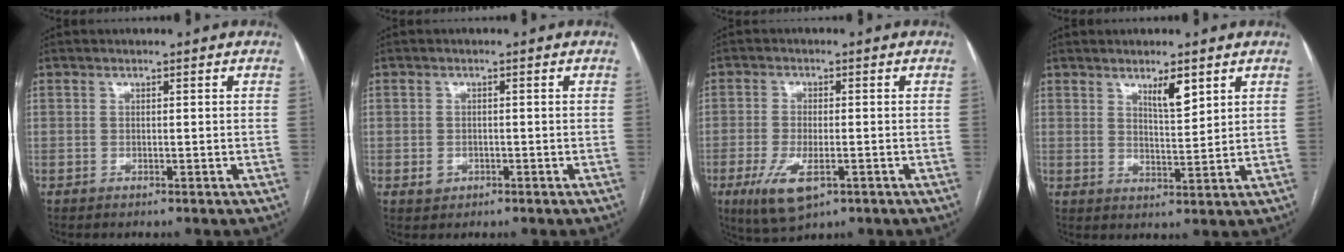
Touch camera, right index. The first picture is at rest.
{"total": 1.8, "force": [-0.6, 1.5, 0.6], "torque": [-0.008, 0.004, -0.004]}
{"total": 7.5, "force": [-3.3, 2.7, 6.2], "torque": [-0.127, -0.017, -0.050]}
{"total": 4.4, "force": [2.8, 0.9, 3.3], "torque": [-0.059, -0.004, 0.050]}